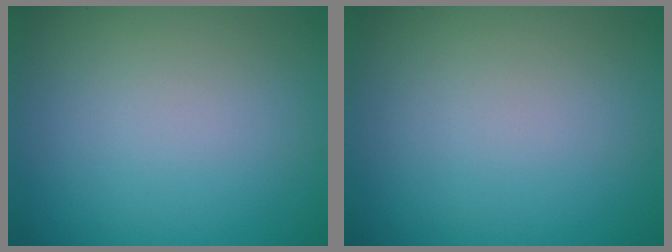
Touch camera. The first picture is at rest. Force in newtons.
{"total": 0.0}